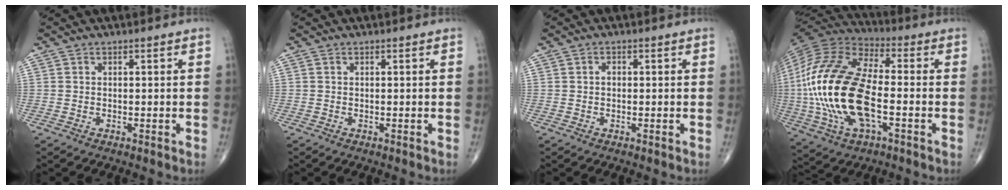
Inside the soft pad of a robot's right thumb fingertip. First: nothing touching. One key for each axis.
{"total": 0.0}
{"total": 1.0, "fx": -0.1, "fy": 0.7, "fz": 0.7, "tx": -0.005, "ty": 0.004, "tz": -0.003}
{"total": 25.1, "fx": -3.5, "fy": 11.9, "fz": 21.8, "tx": -0.477, "ty": 0.010, "tz": -0.063}